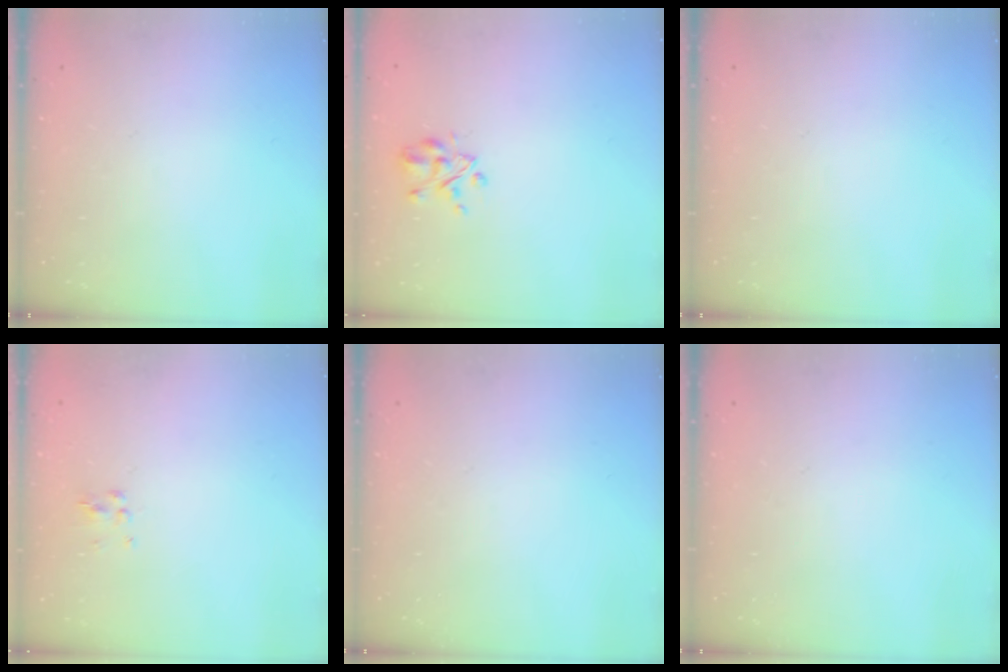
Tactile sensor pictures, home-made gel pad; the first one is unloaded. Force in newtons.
{"total": 3.8, "press": 3.7, "slide": 0.9}
{"total": 0.0}
{"total": 4.2, "press": 4.1, "slide": 0.9}
{"total": 0.0}
{"total": 0.0}